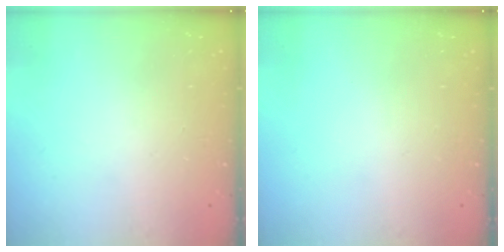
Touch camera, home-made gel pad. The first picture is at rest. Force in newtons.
{"total": 0.0}